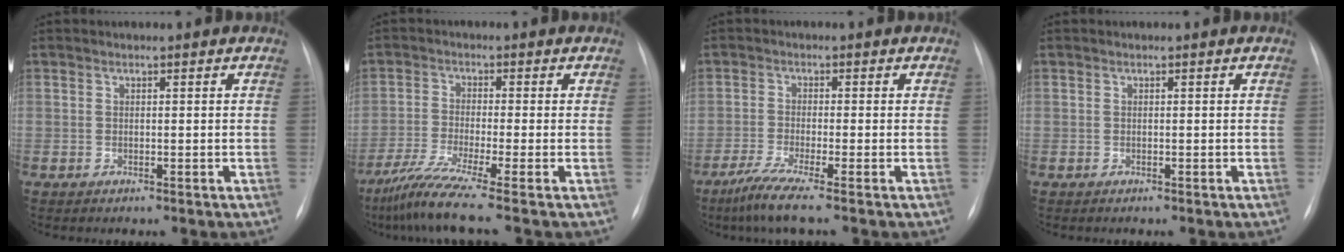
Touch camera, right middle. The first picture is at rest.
{"total": 7.4, "force": [-5.5, -1.6, 4.7], "torque": [-0.092, -0.034, -0.106]}
{"total": 5.2, "force": [-3.7, -0.7, 3.7], "torque": [-0.078, -0.020, -0.077]}
{"total": 0.0}